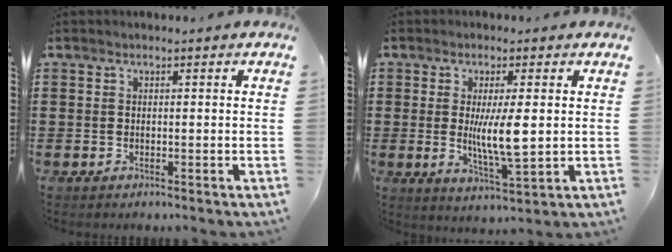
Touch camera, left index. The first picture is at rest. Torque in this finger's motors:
{"motor_torque": [1.88, -0.13, 0.93, 0.16]}